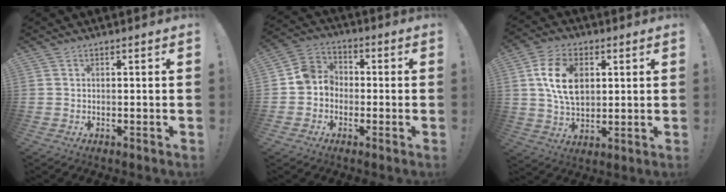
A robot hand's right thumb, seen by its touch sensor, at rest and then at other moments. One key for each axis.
{"total": 7.4, "fx": -2.0, "fy": 6.7, "fz": 2.4, "tx": -0.034, "ty": 0.037, "tz": -0.030}
{"total": 14.4, "fx": 3.5, "fy": 9.7, "fz": 10.0, "tx": -0.171, "ty": 0.001, "tz": 0.063}